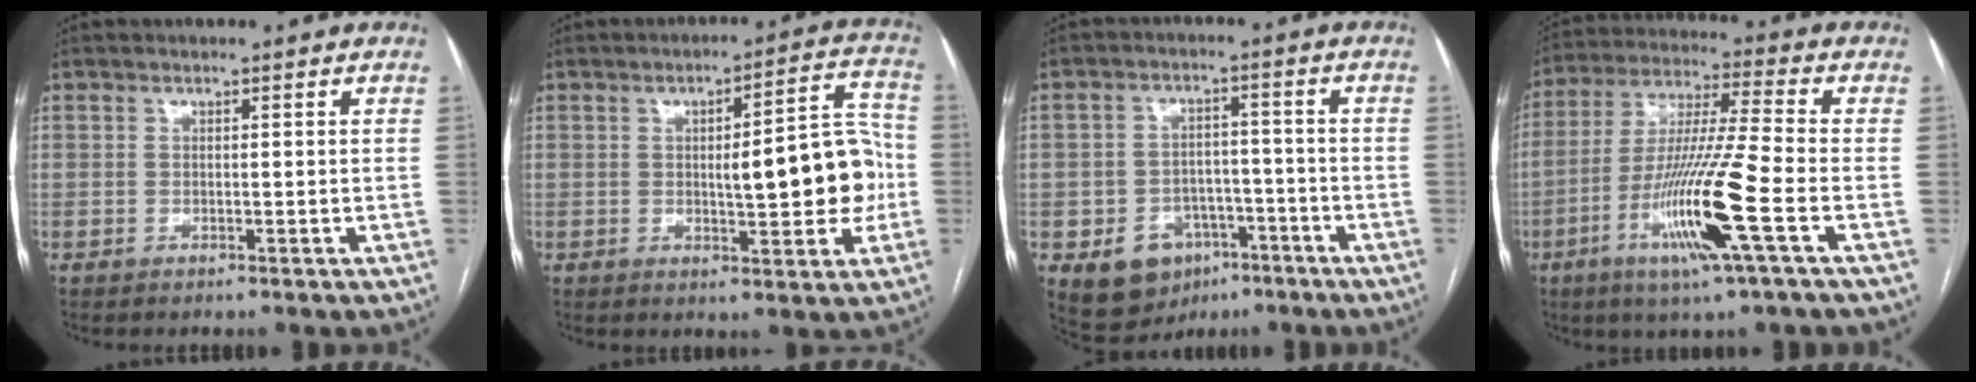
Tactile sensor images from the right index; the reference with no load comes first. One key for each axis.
{"total": 12.2, "fx": -0.9, "fy": 3.0, "fz": 11.8, "tx": -0.149, "ty": 0.027, "tz": -0.004}
{"total": 8.8, "fx": -4.3, "fy": 6.6, "fz": 3.8, "tx": -0.069, "ty": 0.017, "tz": -0.055}
{"total": 15.5, "fx": -5.6, "fy": -0.6, "fz": 14.5, "tx": -0.292, "ty": -0.019, "tz": -0.108}